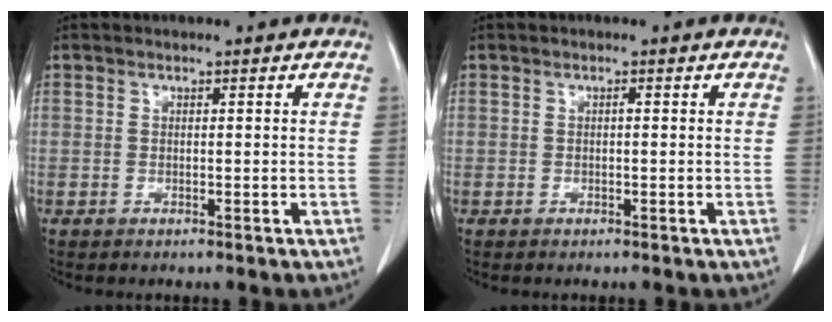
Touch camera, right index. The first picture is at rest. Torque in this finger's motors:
{"motor_torque": [0.08, -0.06, 0.01, 0.02]}